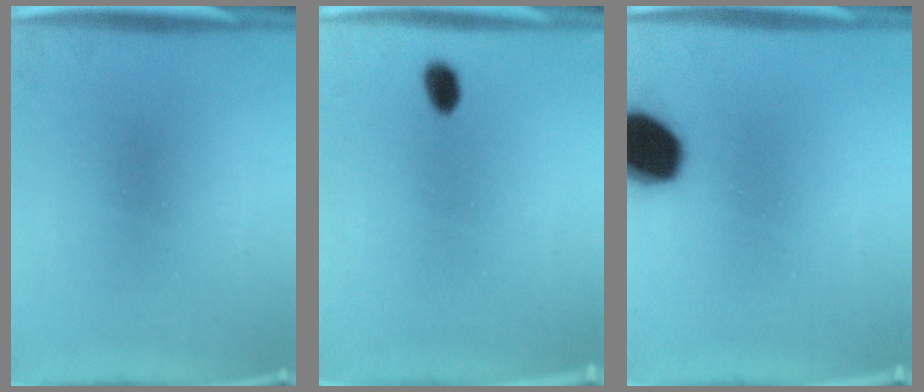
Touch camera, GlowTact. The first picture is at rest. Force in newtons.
{"total": 2.7}
{"total": 14.9}